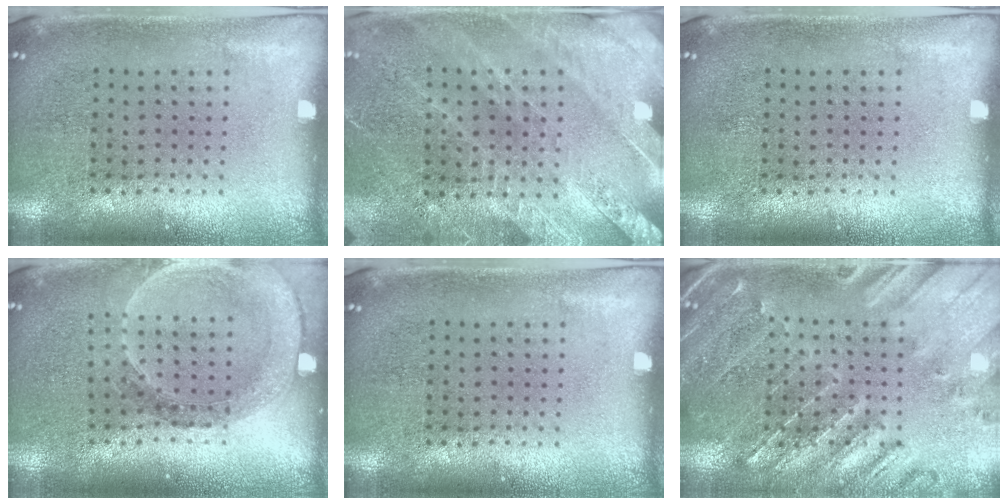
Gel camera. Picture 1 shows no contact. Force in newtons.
{"total": 2.7, "press": 2.7, "slide": 0.5}
{"total": 0.0}
{"total": 1.5, "press": 1.5, "slide": 0.3}
{"total": 0.0}
{"total": 1.0, "press": 0.9, "slide": 0.3}